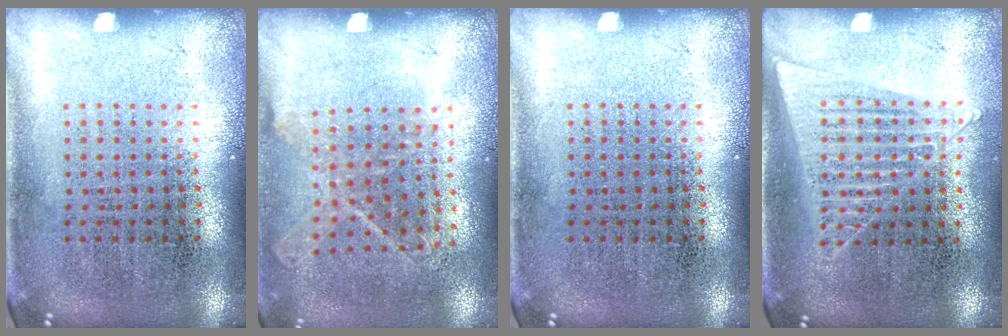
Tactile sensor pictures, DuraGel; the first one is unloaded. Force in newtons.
{"total": 1.2, "press": 1.0, "slide": 0.6}
{"total": 0.0}
{"total": 1.2, "press": 1.2, "slide": 0.4}